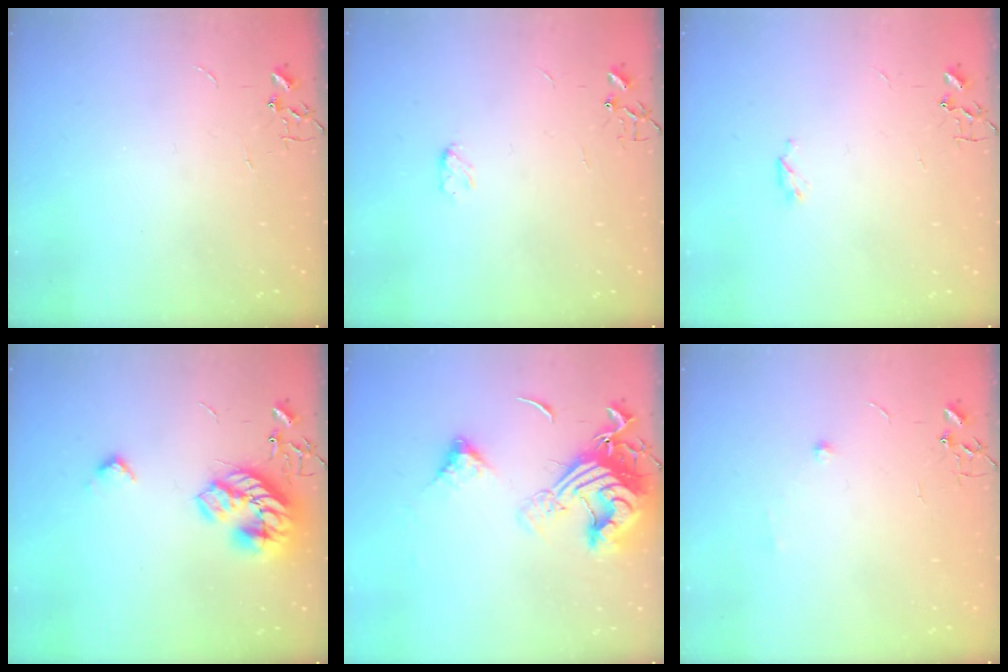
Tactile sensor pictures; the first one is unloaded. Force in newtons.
{"total": 3.5, "press": 3.5, "slide": 0.5}
{"total": 4.0, "press": 4.0, "slide": 0.5}
{"total": 19.2, "press": 19.2, "slide": 0.6}
{"total": 17.6, "press": 17.5, "slide": 2.0}
{"total": 5.0, "press": 4.8, "slide": 1.3}